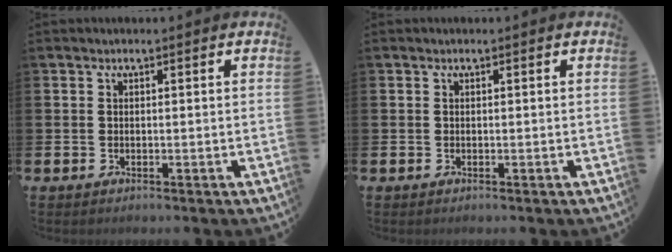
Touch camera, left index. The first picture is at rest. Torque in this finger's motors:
{"motor_torque": [-0.02, 0.02, 0.00, 0.00]}